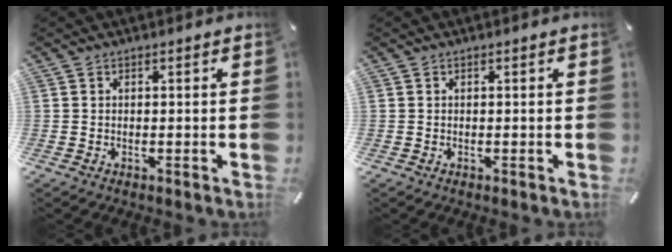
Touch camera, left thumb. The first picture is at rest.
{"total": 0.0}